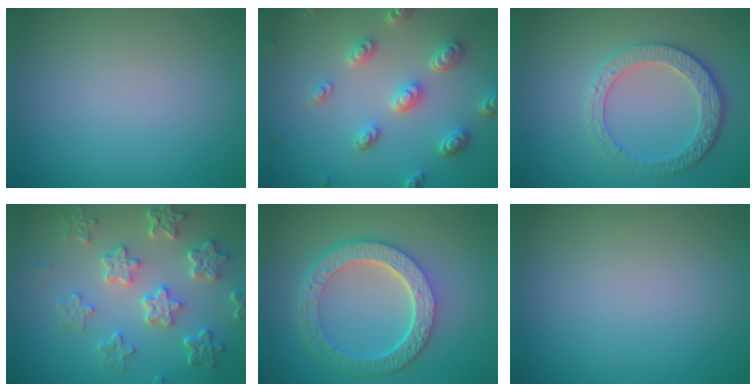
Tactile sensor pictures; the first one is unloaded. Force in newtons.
{"total": 4.8, "press": 3.7, "slide": 3.1}
{"total": 3.9, "press": 3.1, "slide": 2.4}
{"total": 6.0, "press": 4.7, "slide": 3.7}
{"total": 6.6, "press": 4.9, "slide": 4.4}
{"total": 0.0}